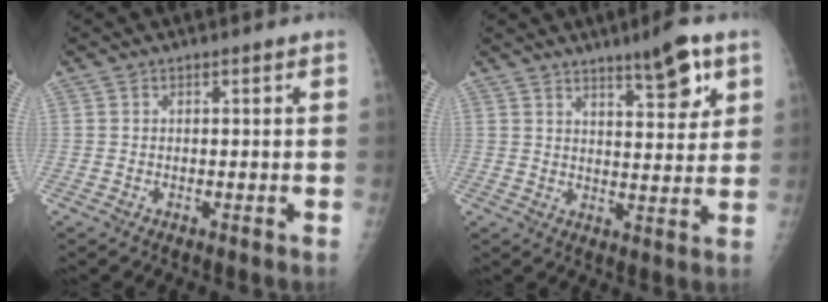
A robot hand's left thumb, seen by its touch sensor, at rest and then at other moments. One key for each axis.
{"total": 8.3, "fx": 5.2, "fy": 2.1, "fz": 6.1, "tx": -0.077, "ty": -0.032, "tz": 0.078}